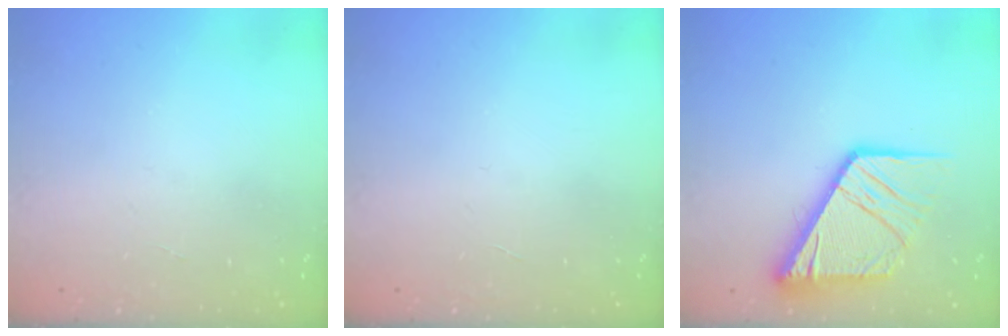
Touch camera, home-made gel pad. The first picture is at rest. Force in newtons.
{"total": 0.0}
{"total": 15.3, "press": 15.2, "slide": 1.6}